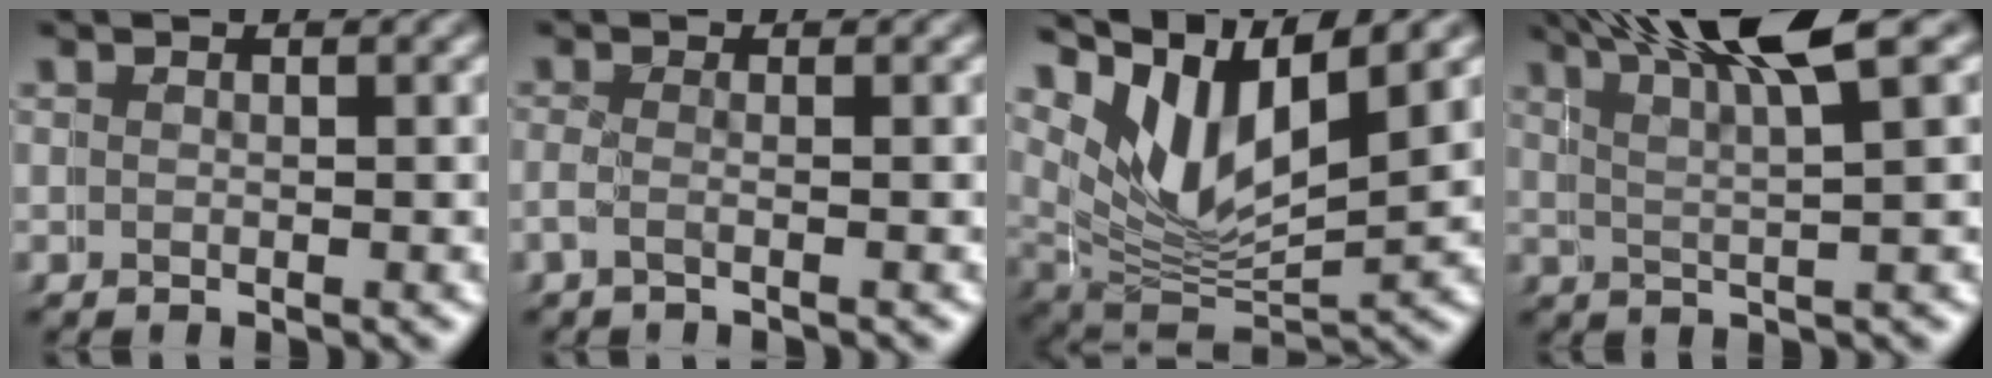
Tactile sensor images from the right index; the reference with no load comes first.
{"total": 0.8, "force": [-0.2, -0.8, 0.0], "torque": [0.002, 0.001, -0.007]}
{"total": 8.8, "force": [4.0, 5.4, 5.7], "torque": [-0.106, 0.002, 0.058]}
{"total": 7.2, "force": [5.4, 0.4, 4.8], "torque": [-0.085, 0.013, 0.083]}